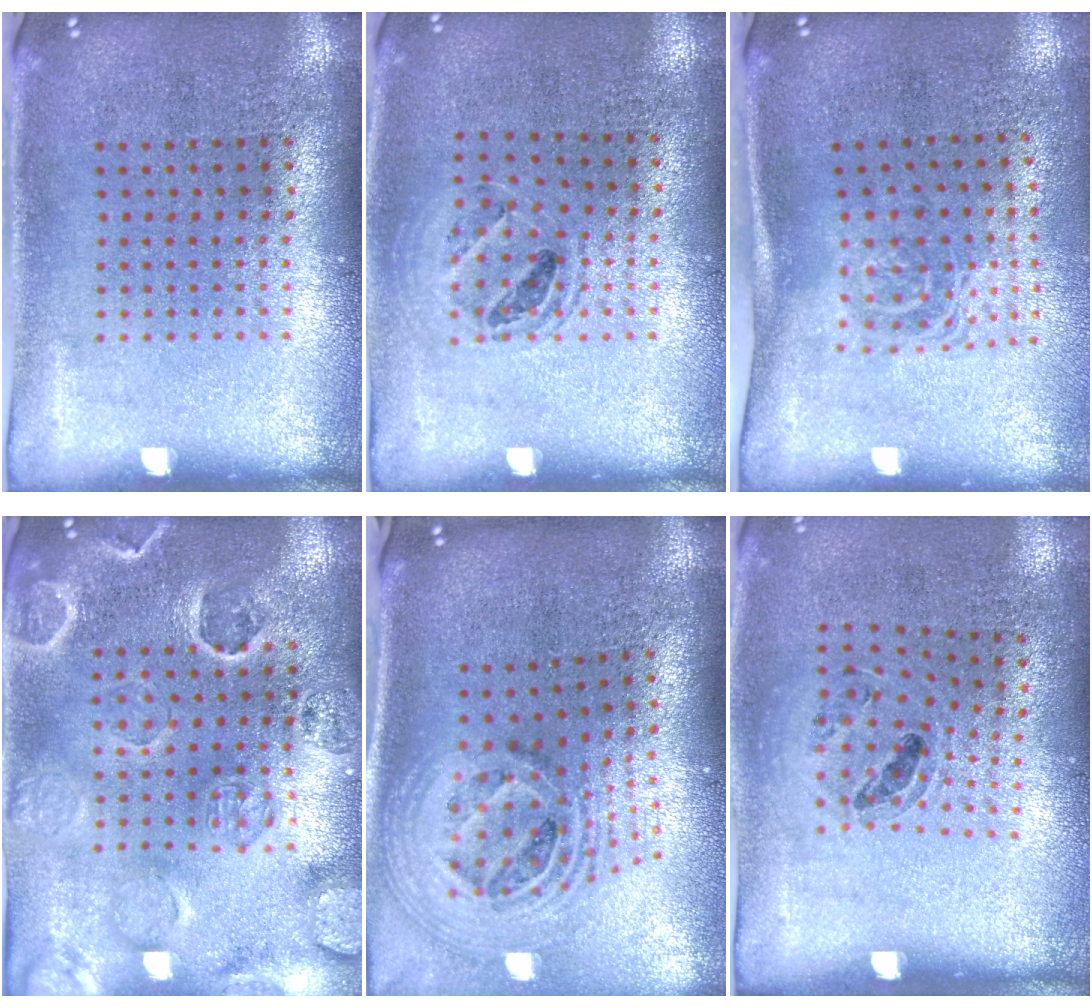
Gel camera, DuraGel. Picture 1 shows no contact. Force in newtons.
{"total": 1.1, "press": 1.1, "slide": 0.4}
{"total": 1.7, "press": 1.1, "slide": 1.3}
{"total": 2.7, "press": 2.7, "slide": 0.5}
{"total": 2.8, "press": 1.9, "slide": 2.0}
{"total": 1.0, "press": 0.9, "slide": 0.4}